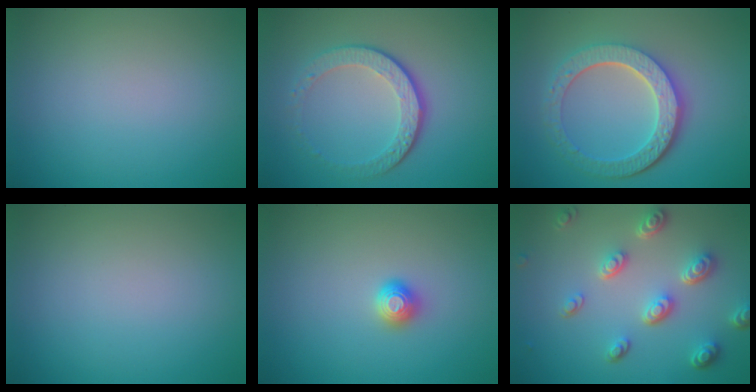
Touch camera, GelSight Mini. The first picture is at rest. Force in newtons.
{"total": 4.3, "press": 3.0, "slide": 3.1}
{"total": 6.0, "press": 4.5, "slide": 4.0}
{"total": 0.0}
{"total": 1.3, "press": 1.2, "slide": 0.5}
{"total": 4.8, "press": 3.7, "slide": 3.0}